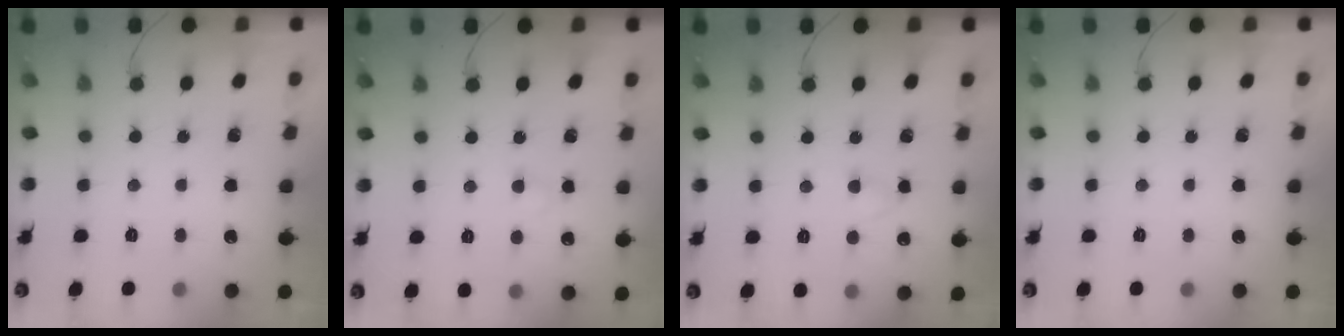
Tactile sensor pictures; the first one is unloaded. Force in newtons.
{"total": 2.3, "press": 2.1, "slide": 0.8}
{"total": 2.2, "press": 1.9, "slide": 1.1}
{"total": 0.0}